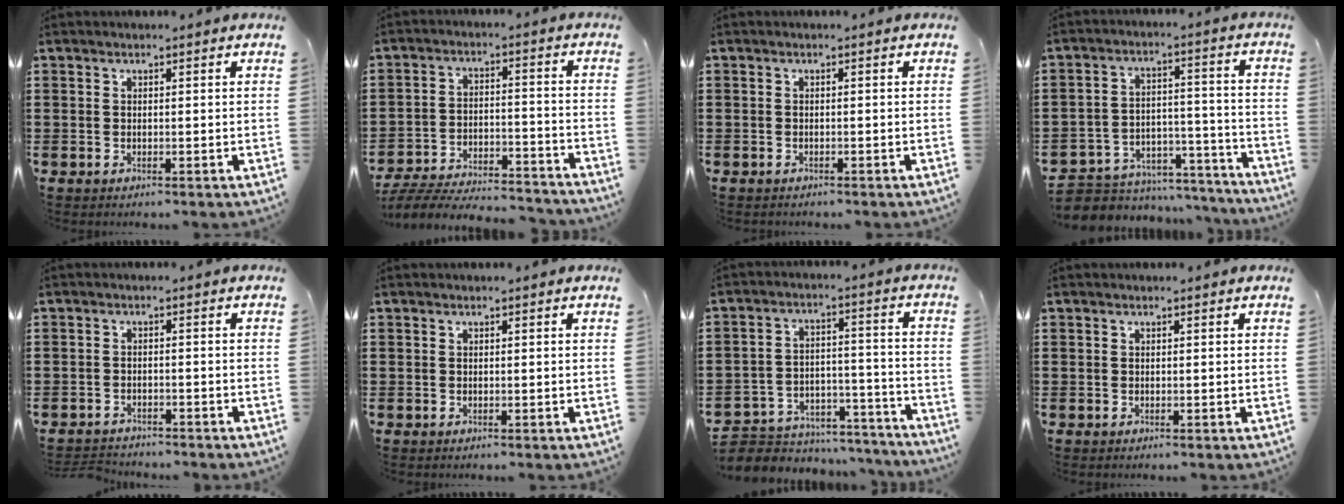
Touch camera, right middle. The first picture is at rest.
{"total": 6.6, "force": [-6.4, 0.8, 1.4], "torque": [-0.038, 0.006, -0.130]}
{"total": 0.6, "force": [-0.6, 0.2, -0.1], "torque": [0.001, 0.002, -0.013]}
{"total": 5.3, "force": [-5.0, 1.9, 0.1], "torque": [-0.004, 0.017, -0.102]}
{"total": 2.4, "force": [-2.3, 0.5, -0.1], "torque": [-0.006, -0.001, -0.051]}
{"total": 0.0}
{"total": 5.3, "force": [-4.9, 1.8, 0.2], "torque": [-0.004, 0.014, -0.101]}
{"total": 0.0}